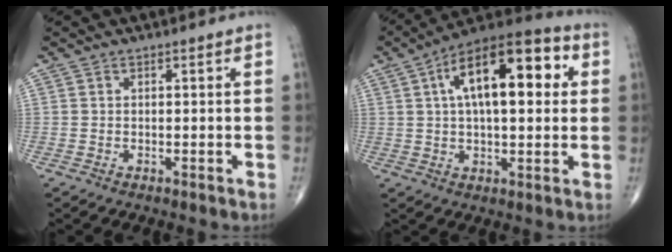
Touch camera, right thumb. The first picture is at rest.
{"total": 19.4, "force": [4.8, 8.7, 16.7], "torque": [-0.240, 0.023, 0.063]}